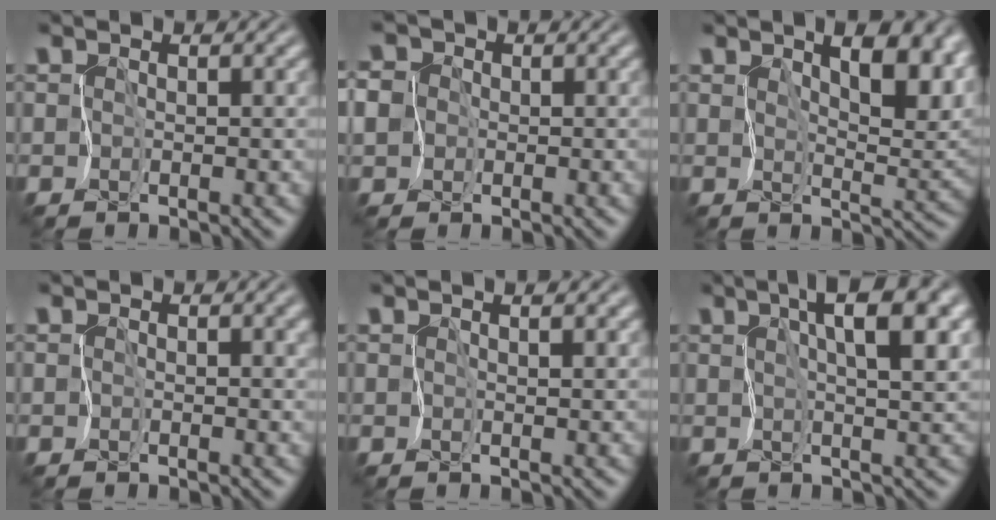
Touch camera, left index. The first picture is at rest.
{"total": 7.1, "force": [-0.7, 6.7, 2.3], "torque": [-0.049, 0.012, -0.053]}
{"total": 8.2, "force": [4.0, 3.4, 6.3], "torque": [-0.091, -0.003, 0.064]}
{"total": 1.7, "force": [0.5, 0.8, 1.4], "torque": [-0.015, -0.004, 0.008]}
{"total": 2.7, "force": [1.7, 1.0, 1.7], "torque": [-0.021, 0.008, 0.021]}
{"total": 7.5, "force": [2.7, 2.5, 6.6], "torque": [-0.095, 0.006, 0.040]}